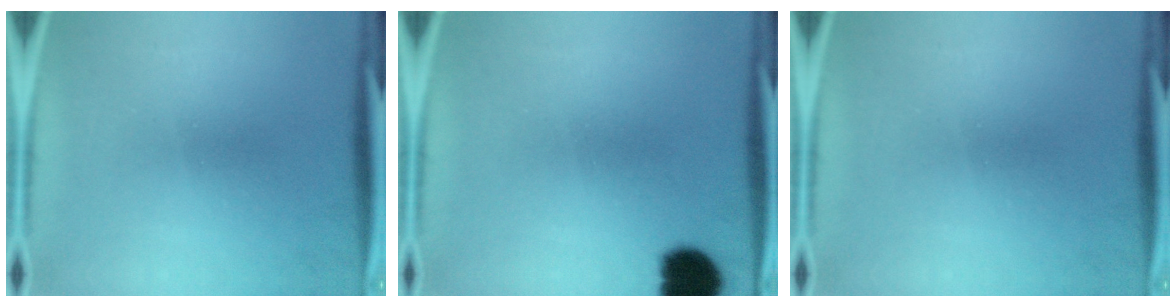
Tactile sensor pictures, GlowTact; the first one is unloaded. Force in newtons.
{"total": 7.9}
{"total": 0.0}